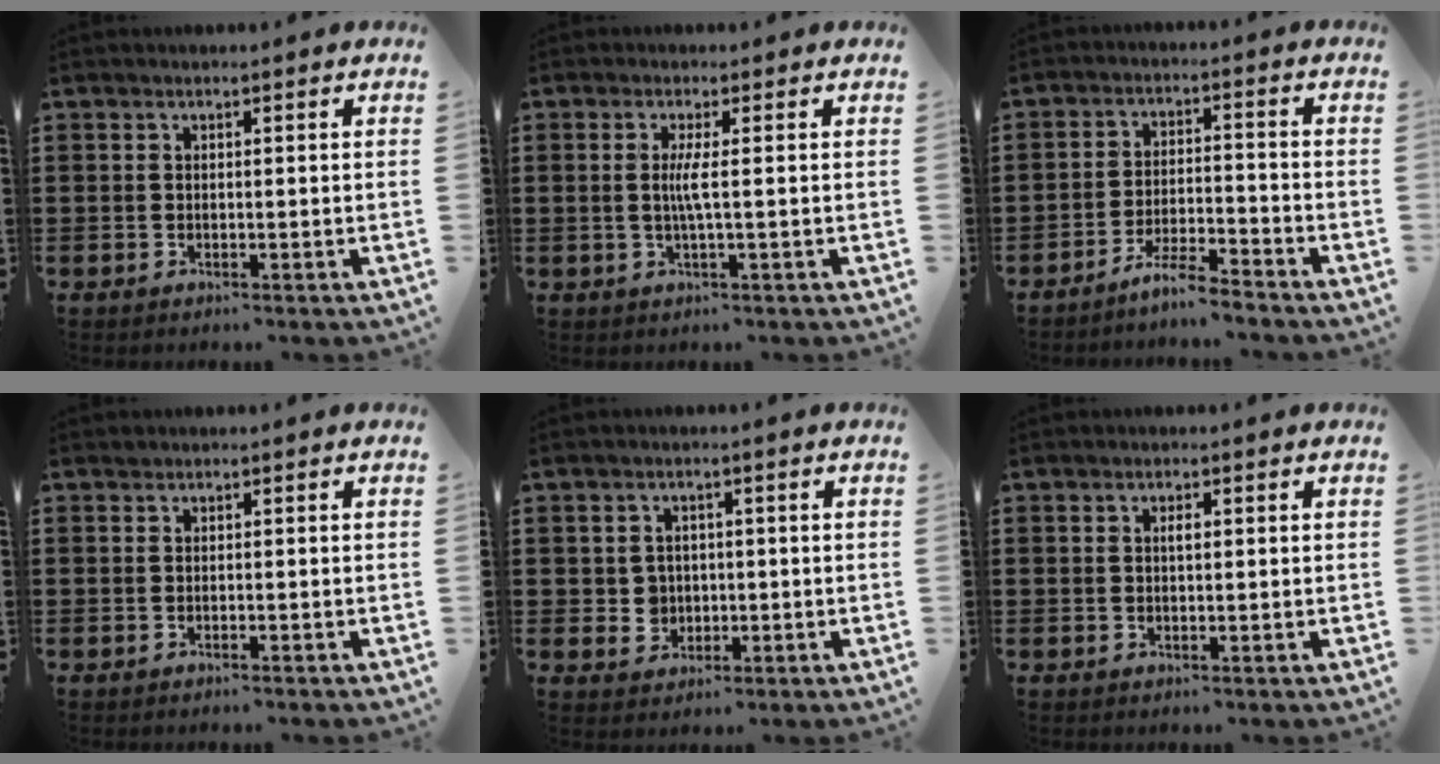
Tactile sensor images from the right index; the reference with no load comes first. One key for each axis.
{"total": 3.0, "fx": 0.0, "fy": -0.3, "fz": 3.0, "tx": -0.063, "ty": -0.011, "tz": -0.005}
{"total": 4.9, "fx": -4.5, "fy": -0.1, "fz": 1.7, "tx": -0.038, "ty": -0.001, "tz": -0.089}
{"total": 0.0}
{"total": 3.0, "fx": -0.2, "fy": 2.9, "fz": 0.9, "tx": -0.029, "ty": 0.007, "tz": -0.006}
{"total": 1.1, "fx": 0.2, "fy": 0.3, "fz": 1.1, "tx": -0.022, "ty": 0.001, "tz": 0.002}